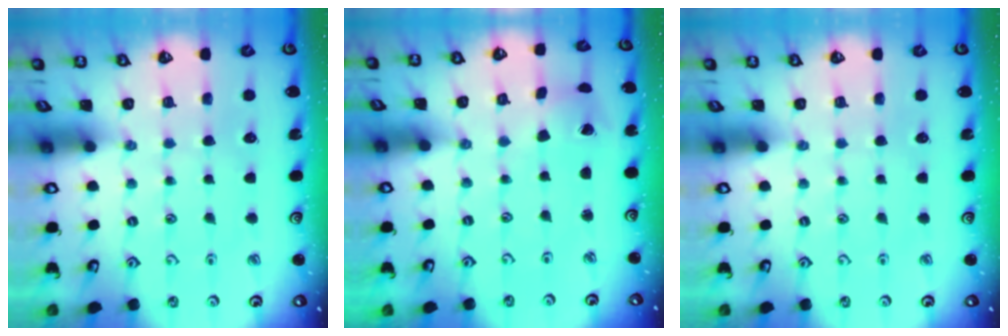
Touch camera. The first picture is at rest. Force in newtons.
{"total": 1.6, "press": 1.5, "slide": 0.3}
{"total": 0.0}